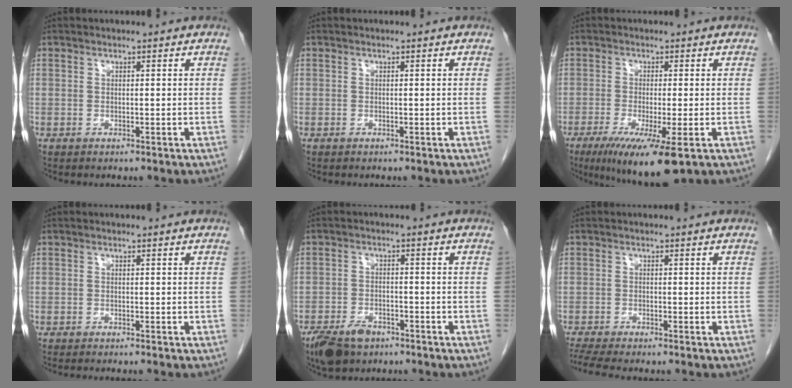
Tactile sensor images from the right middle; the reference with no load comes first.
{"total": 0.0}
{"total": 10.3, "force": [-5.7, 1.0, 8.5], "torque": [-0.136, -0.031, -0.093]}
{"total": 3.6, "force": [-3.2, 0.0, 1.7], "torque": [-0.014, -0.002, -0.042]}
{"total": 6.6, "force": [-4.6, 3.4, 3.3], "torque": [-0.063, -0.005, -0.076]}
{"total": 6.6, "force": [-5.7, 0.4, 3.2], "torque": [-0.051, -0.010, -0.093]}